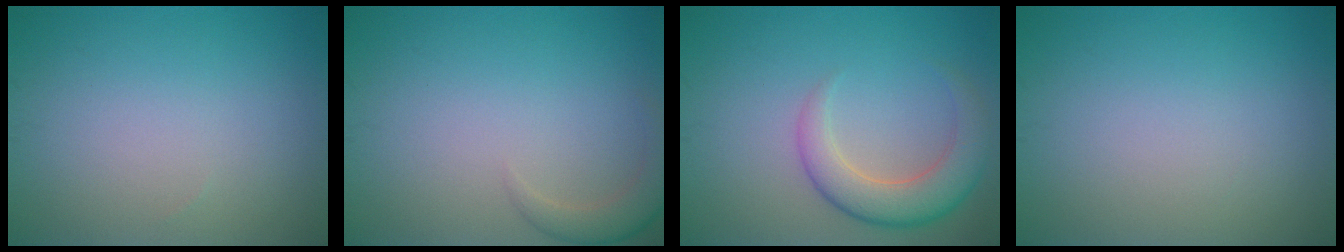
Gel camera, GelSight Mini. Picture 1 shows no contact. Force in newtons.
{"total": 2.3, "press": 2.3, "slide": 0.2}
{"total": 4.8, "press": 4.8, "slide": 0.2}
{"total": 0.0}